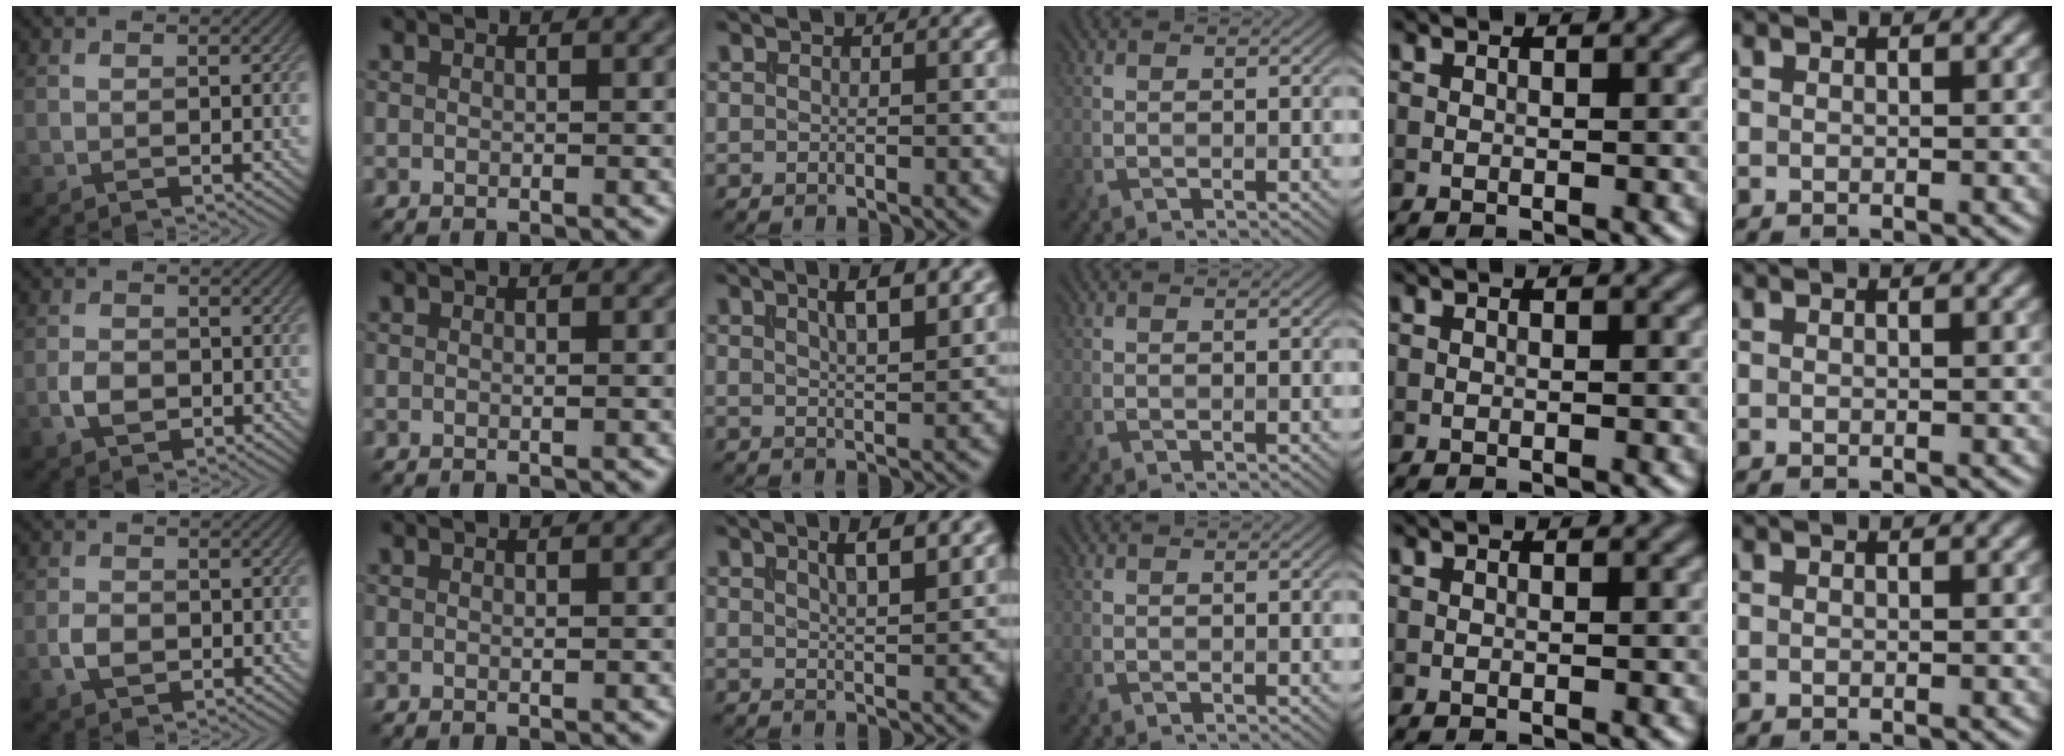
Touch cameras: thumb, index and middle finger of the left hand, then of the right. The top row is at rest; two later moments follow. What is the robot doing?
{"motion": "extract", "object": "file holder"}